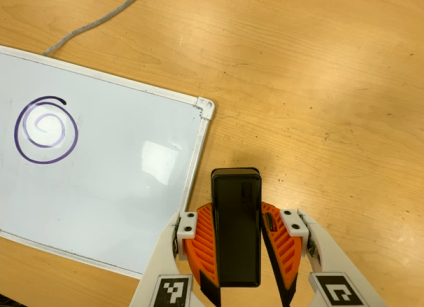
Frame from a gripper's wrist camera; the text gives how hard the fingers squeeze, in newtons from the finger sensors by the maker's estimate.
{"total": 6.9, "left": 5.3, "right": 8.4}